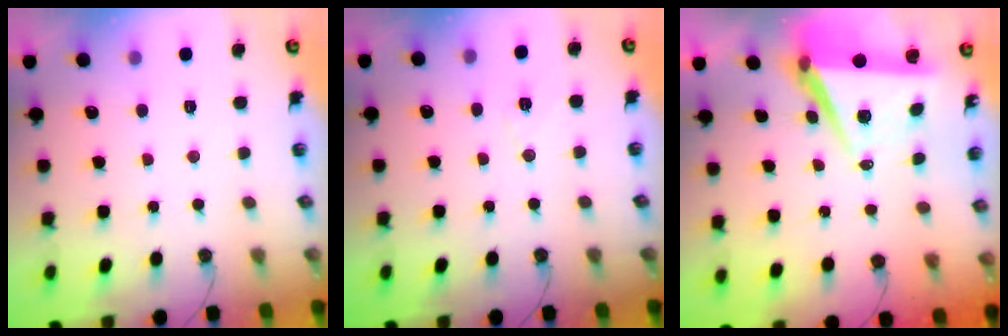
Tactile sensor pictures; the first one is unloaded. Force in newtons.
{"total": 5.9, "press": 3.9, "slide": 4.4}
{"total": 7.2, "press": 5.7, "slide": 4.4}